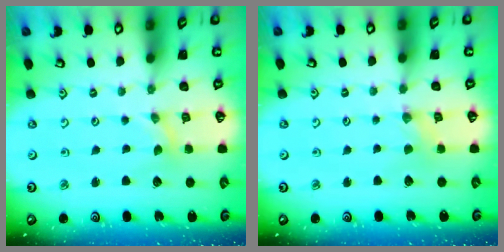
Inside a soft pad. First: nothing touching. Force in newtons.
{"total": 1.3, "press": 1.3, "slide": 0.2}